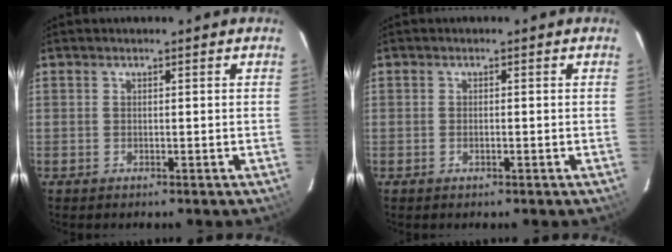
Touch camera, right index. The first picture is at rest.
{"total": 0.7, "force": [-0.3, 0.2, 0.6], "torque": [-0.013, 0.002, -0.006]}